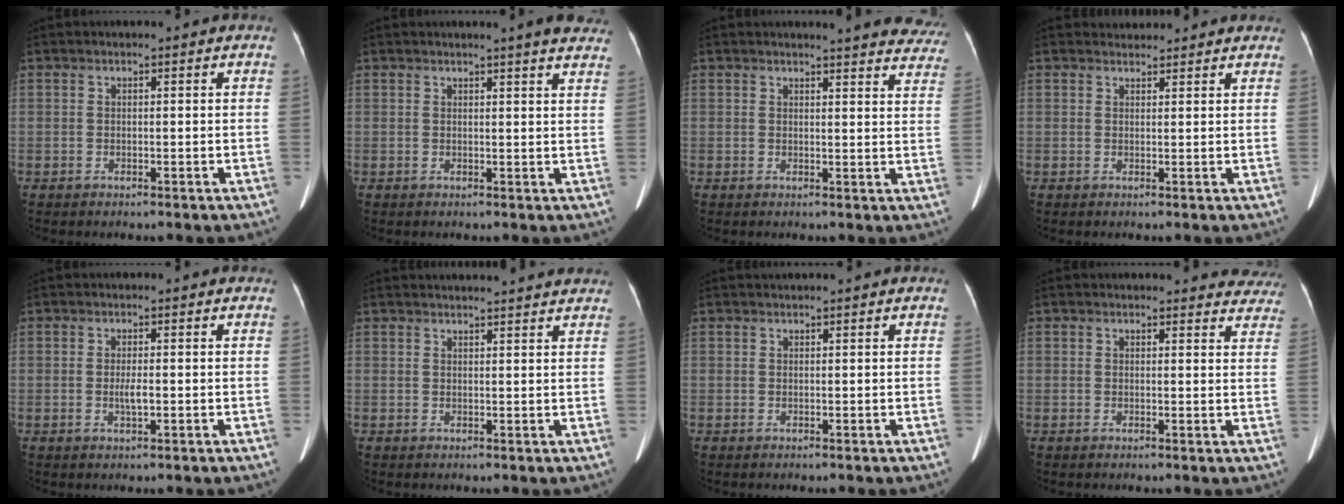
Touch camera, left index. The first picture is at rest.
{"total": 7.4, "force": [6.6, 0.1, 3.3], "torque": [-0.031, -0.007, 0.052]}
{"total": 13.4, "force": [12.8, 2.0, 3.6], "torque": [-0.011, -0.059, 0.112]}
{"total": 2.7, "force": [2.6, 0.7, -0.1], "torque": [-0.003, 0.018, 0.033]}
{"total": 1.7, "force": [-0.3, 0.3, 1.7], "torque": [-0.033, -0.001, -0.004]}
{"total": 10.6, "force": [10.2, 0.4, 2.9], "torque": [-0.029, 0.023, 0.108]}
{"total": 1.0, "force": [1.0, -0.2, 0.4], "torque": [-0.005, 0.017, 0.023]}
{"total": 8.7, "force": [8.4, 2.5, 0.4], "torque": [0.041, -0.022, 0.052]}